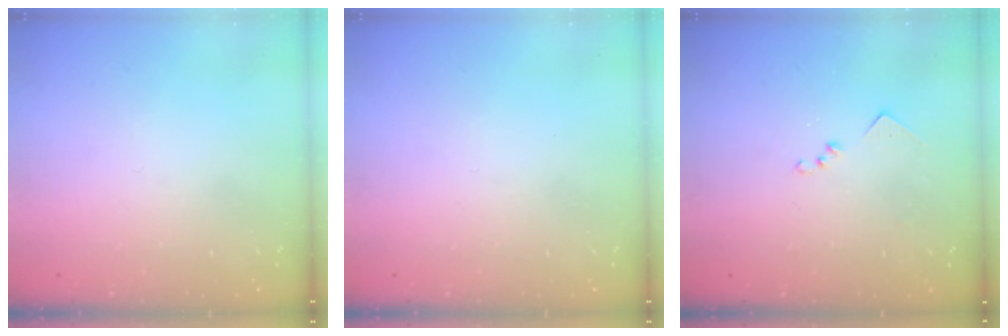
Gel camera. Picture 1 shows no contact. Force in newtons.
{"total": 0.0}
{"total": 8.0, "press": 8.0, "slide": 0.5}